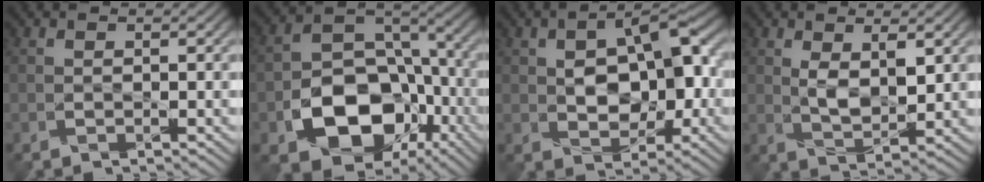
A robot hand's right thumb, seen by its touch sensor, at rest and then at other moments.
{"total": 15.3, "force": [-6.2, 11.0, 8.7], "torque": [-0.154, -0.041, -0.103]}
{"total": 9.1, "force": [0.1, 5.6, 7.2], "torque": [-0.110, 0.007, 0.002]}
{"total": 4.6, "force": [1.4, 2.3, 3.7], "torque": [-0.080, -0.008, 0.032]}